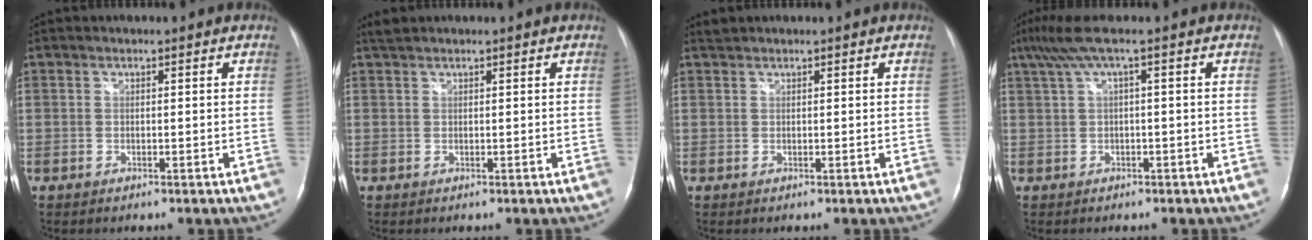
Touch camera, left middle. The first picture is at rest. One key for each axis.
{"total": 1.1, "fx": 1.1, "fy": 0.1, "fz": 0.3, "tx": -0.011, "ty": 0.011, "tz": 0.026}
{"total": 0.8, "fx": 0.7, "fy": 0.0, "fz": -0.1, "tx": -0.006, "ty": 0.008, "tz": 0.019}
{"total": 4.4, "fx": 1.6, "fy": -0.4, "fz": 4.1, "tx": -0.086, "ty": 0.036, "tz": 0.037}